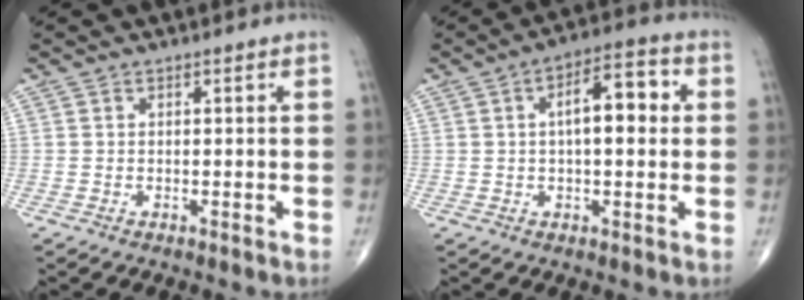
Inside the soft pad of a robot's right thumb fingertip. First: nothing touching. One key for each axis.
{"total": 10.2, "fx": 1.7, "fy": 4.3, "fz": 9.1, "tx": -0.123, "ty": 0.021, "tz": 0.018}